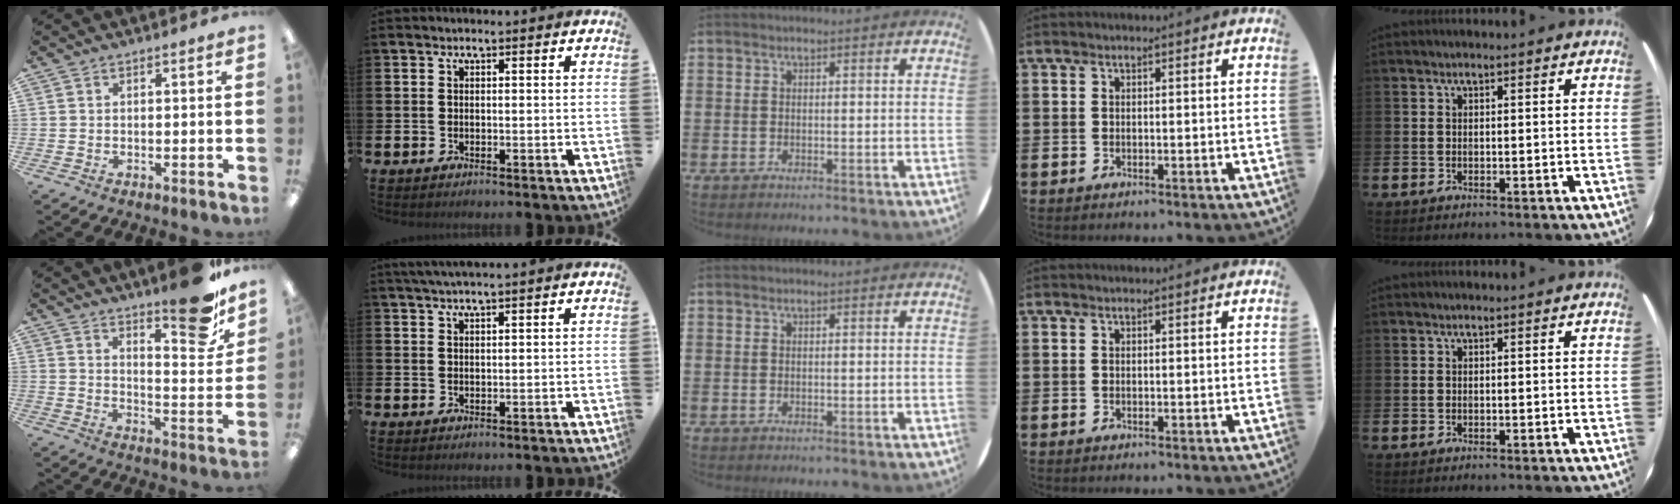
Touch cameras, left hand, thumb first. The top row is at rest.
{"thumb": {"total": 14.3, "force": [11.0, 4.1, 8.1], "torque": [-0.094, -0.085, 0.181]}, "index": {"total": 2.0, "force": [1.8, -0.3, 0.9], "torque": [-0.024, 0.002, 0.035]}}